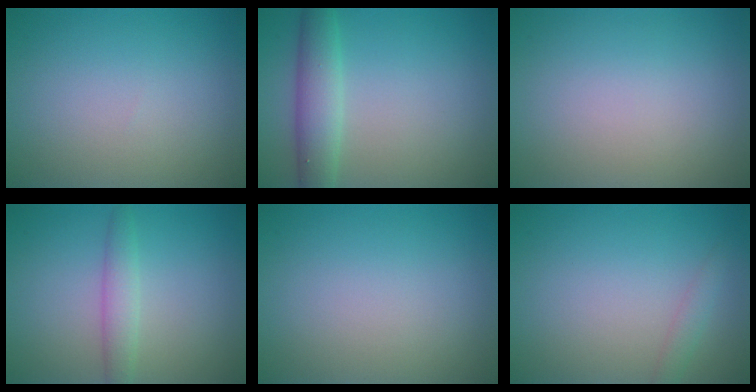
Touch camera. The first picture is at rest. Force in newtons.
{"total": 3.8, "press": 3.8, "slide": 0.1}
{"total": 0.0}
{"total": 2.1, "press": 2.1, "slide": 0.1}
{"total": 0.0}
{"total": 1.2, "press": 1.2, "slide": 0.0}